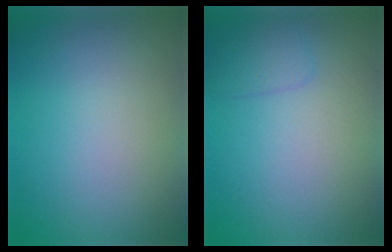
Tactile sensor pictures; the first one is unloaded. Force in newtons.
{"total": 1.6, "press": 1.6, "slide": 0.1}